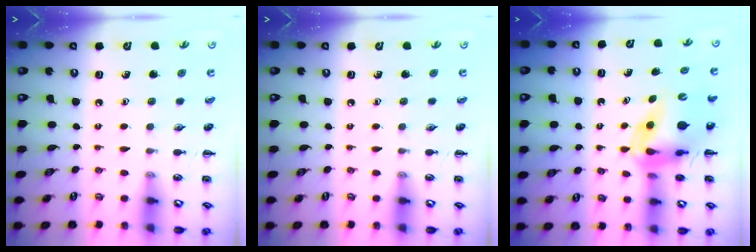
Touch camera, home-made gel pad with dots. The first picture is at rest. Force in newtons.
{"total": 0.0}
{"total": 12.8, "press": 12.1, "slide": 4.3}